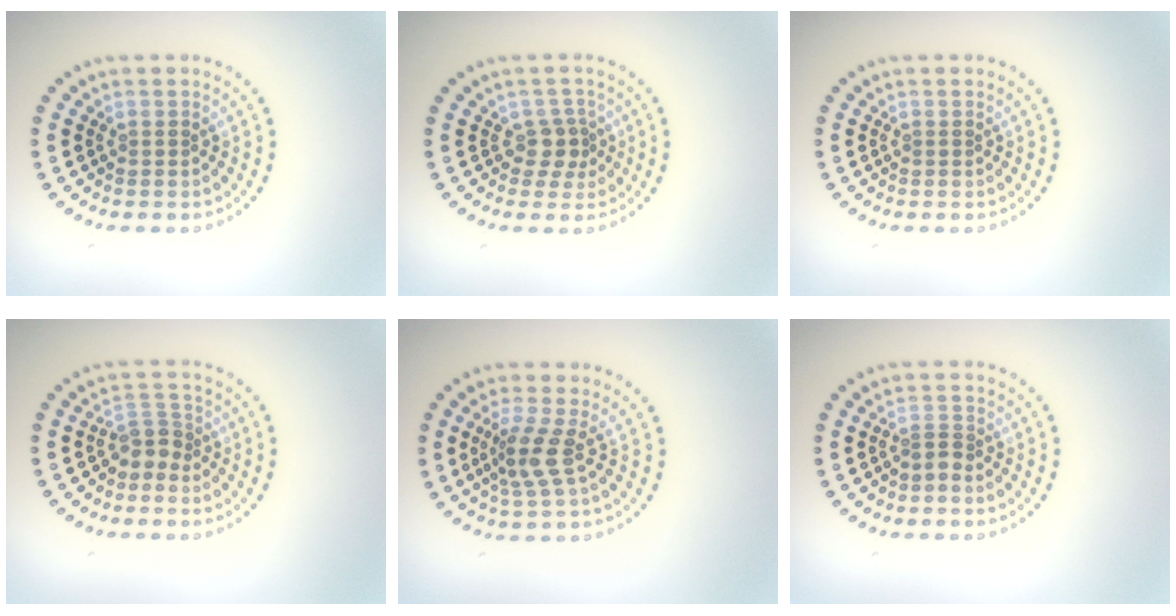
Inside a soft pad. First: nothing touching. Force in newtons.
{"total": 2.1, "press": 1.7, "slide": 1.2}
{"total": 0.0}
{"total": 2.2, "press": 1.7, "slide": 1.4}
{"total": 2.8, "press": 2.2, "slide": 1.8}
{"total": 1.4, "press": 0.9, "slide": 1.1}